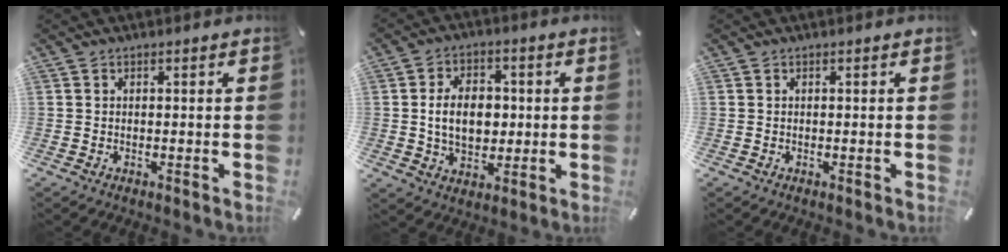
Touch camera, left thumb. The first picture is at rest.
{"total": 10.3, "force": [0.3, 7.3, 7.2], "torque": [-0.134, 0.003, 0.003]}
{"total": 0.0}